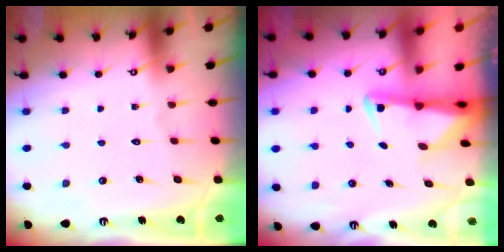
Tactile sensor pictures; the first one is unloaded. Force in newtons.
{"total": 2.5, "press": 2.5, "slide": 0.5}